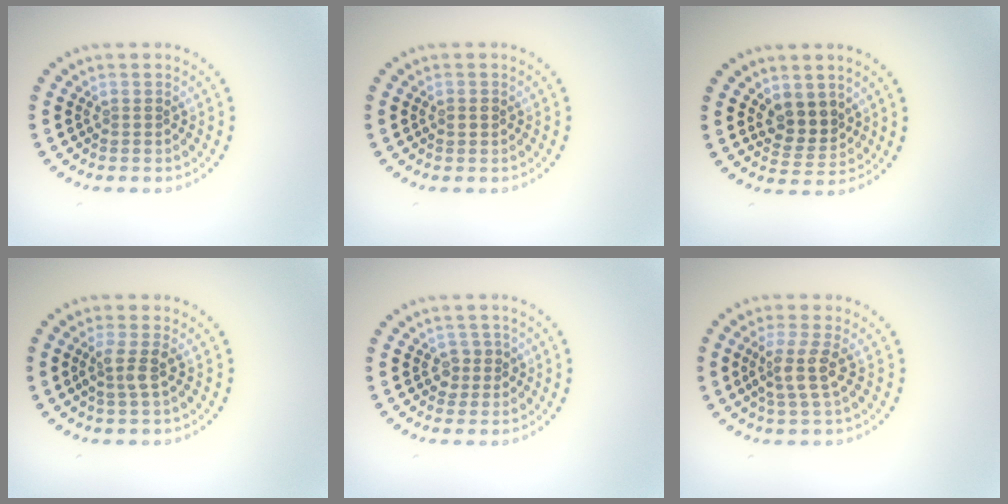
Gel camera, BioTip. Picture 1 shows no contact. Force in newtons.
{"total": 1.0, "press": 1.0, "slide": 0.0}
{"total": 2.8, "press": 2.5, "slide": 1.3}
{"total": 1.9, "press": 1.5, "slide": 1.2}
{"total": 1.5, "press": 1.3, "slide": 0.7}
{"total": 2.9, "press": 2.3, "slide": 1.8}